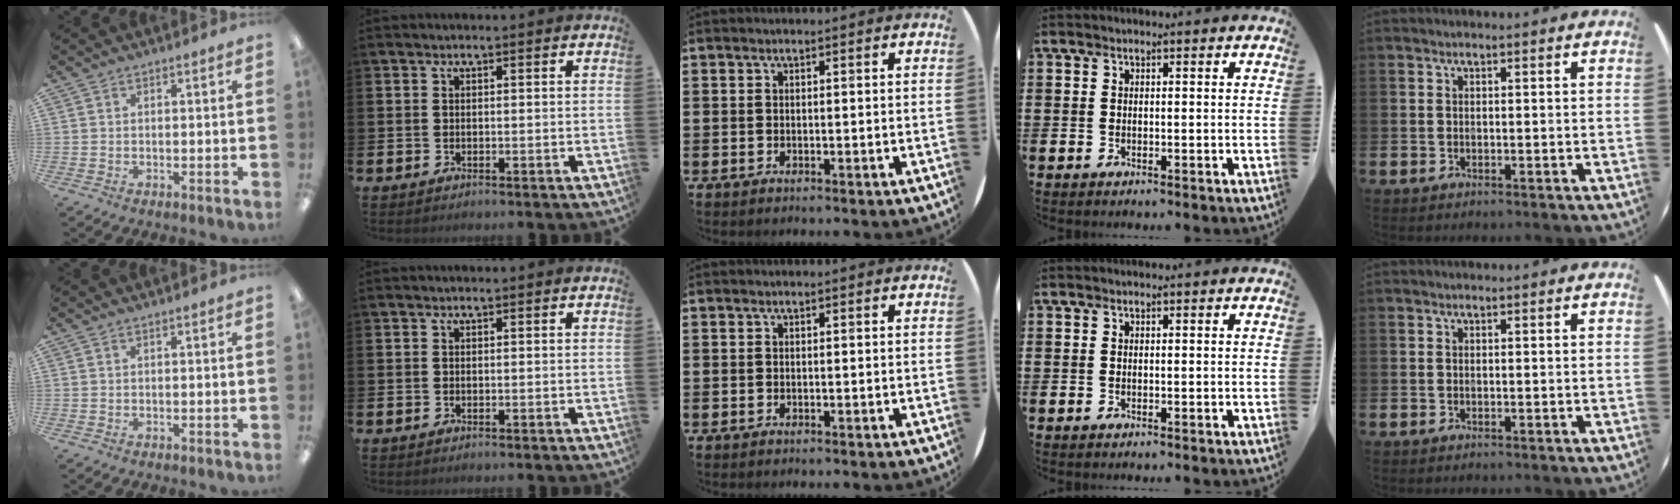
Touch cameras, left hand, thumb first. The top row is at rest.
{}